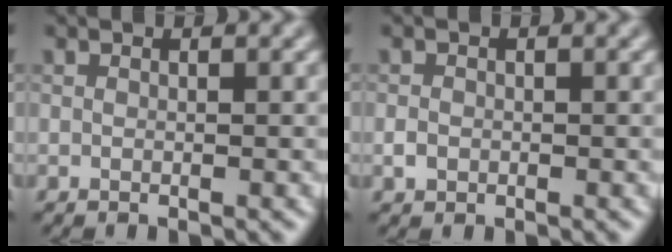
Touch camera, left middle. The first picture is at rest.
{"total": 0.9, "force": [-0.3, 0.8, 0.4], "torque": [-0.008, -0.001, -0.007]}